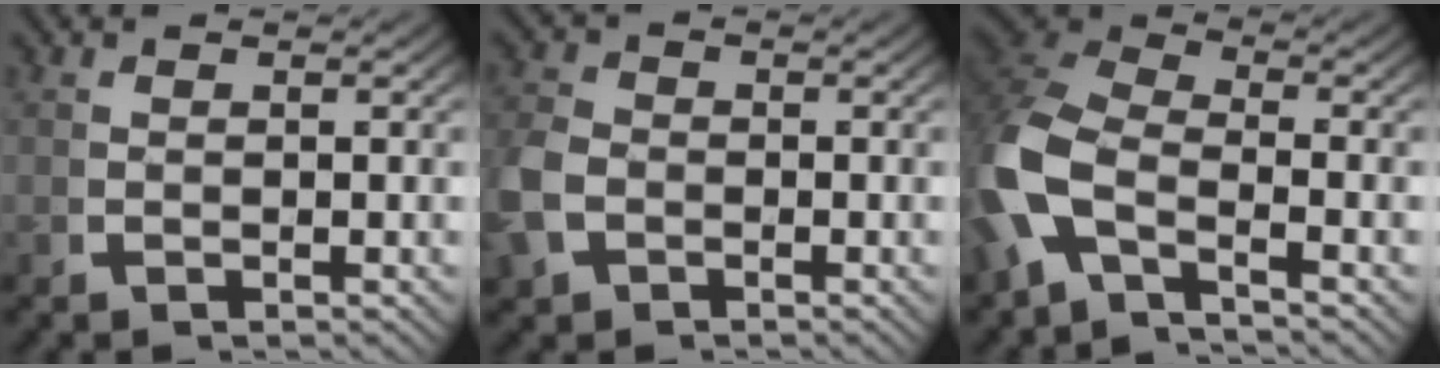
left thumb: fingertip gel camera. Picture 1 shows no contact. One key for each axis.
{"total": 4.6, "fx": -1.4, "fy": 3.8, "fz": 2.2, "tx": -0.076, "ty": -0.020, "tz": -0.020}
{"total": 9.7, "fx": -1.0, "fy": 7.0, "fz": 6.6, "tx": -0.168, "ty": -0.013, "tz": -0.022}